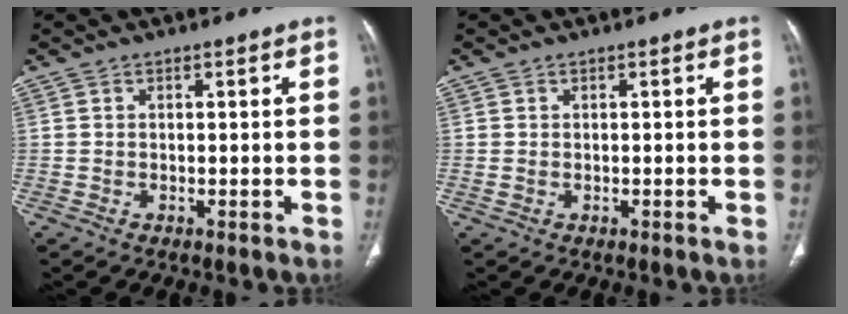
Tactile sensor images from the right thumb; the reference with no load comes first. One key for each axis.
{"total": 0.6, "fx": 0.1, "fy": 0.6, "fz": 0.1, "tx": -0.004, "ty": 0.000, "tz": 0.006}